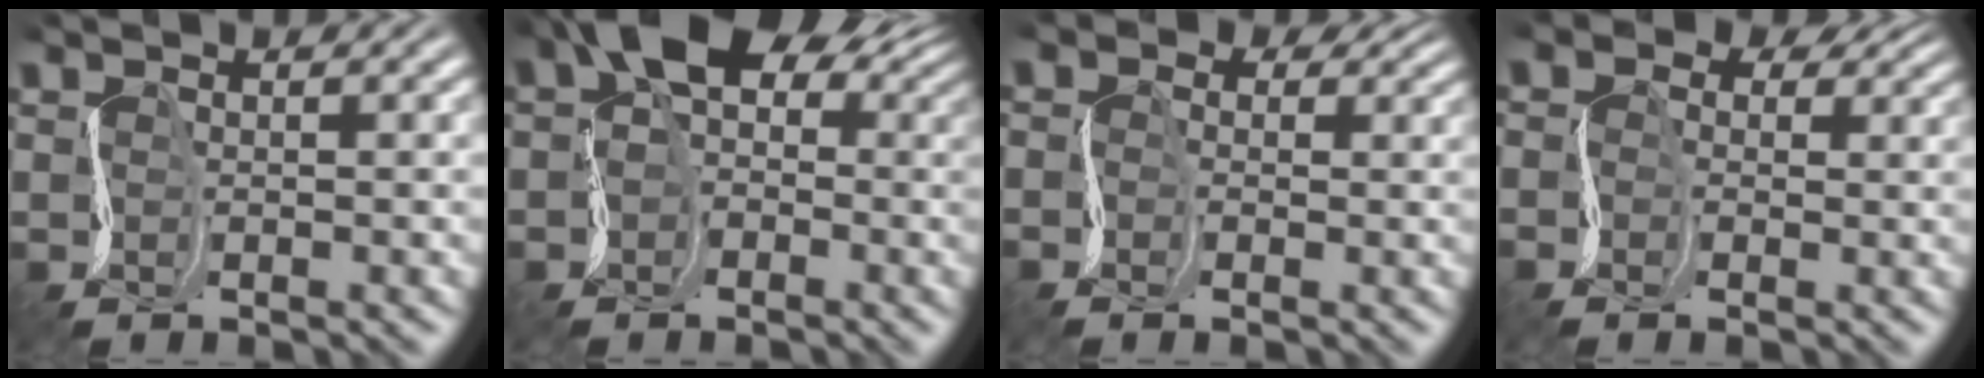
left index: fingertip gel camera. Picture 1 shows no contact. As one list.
[{"total": 7.5, "force": [1.4, 5.2, 5.2], "torque": [-0.071, 0.027, 0.009]}, {"total": 2.2, "force": [-0.2, 2.1, 0.6], "torque": [-0.006, 0.009, -0.023]}, {"total": 3.5, "force": [0.7, 3.1, 1.5], "torque": [-0.026, 0.008, -0.010]}]